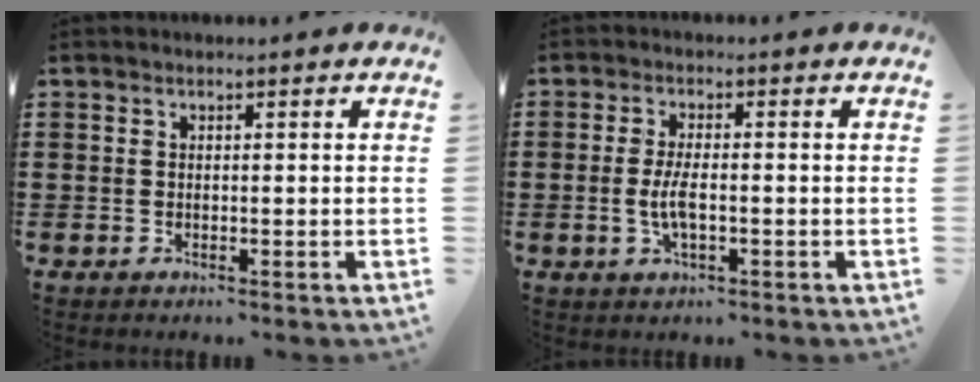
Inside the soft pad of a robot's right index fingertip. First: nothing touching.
{"total": 4.0, "force": [-0.4, 1.2, 3.8], "torque": [-0.090, -0.008, -0.013]}